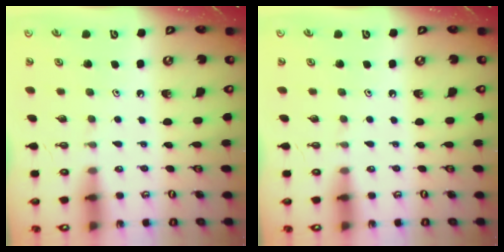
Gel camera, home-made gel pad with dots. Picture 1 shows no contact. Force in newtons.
{"total": 0.0}